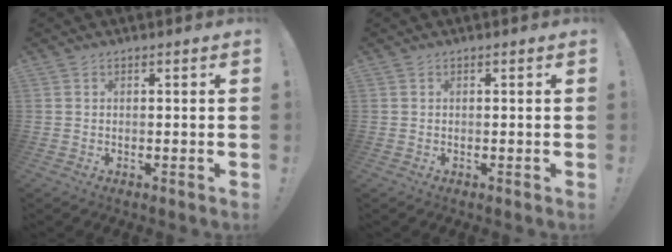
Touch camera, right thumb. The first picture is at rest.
{"total": 0.0}